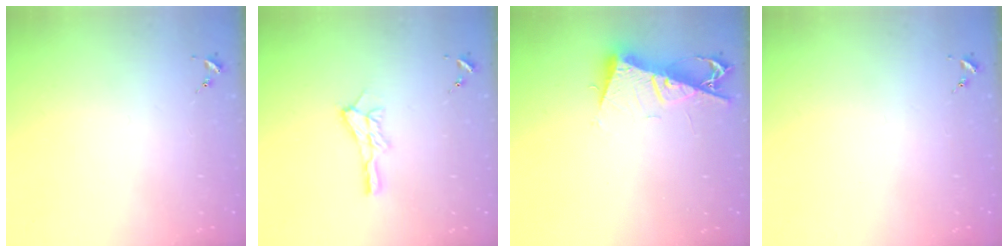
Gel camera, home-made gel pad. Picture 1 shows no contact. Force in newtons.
{"total": 9.7, "press": 9.7, "slide": 0.8}
{"total": 10.0, "press": 10.0, "slide": 0.8}
{"total": 0.0}